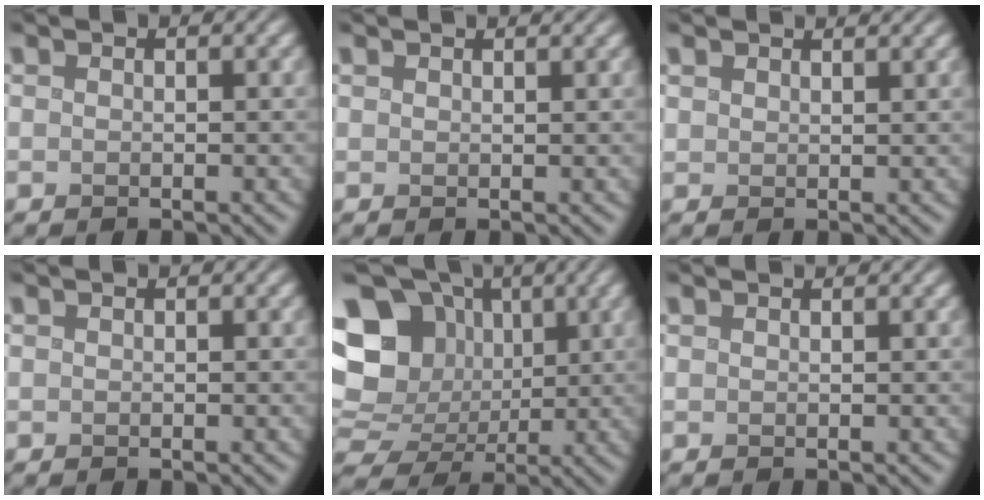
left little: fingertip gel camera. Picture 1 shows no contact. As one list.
[{"total": 1.2, "force": [1.1, 0.3, 0.2], "torque": [-0.008, 0.000, 0.017]}, {"total": 2.1, "force": [1.9, 0.7, 0.5], "torque": [-0.014, 0.005, 0.032]}, {"total": 0.0}, {"total": 14.4, "force": [2.6, 12.2, 7.2], "torque": [-0.158, 0.020, 0.030]}, {"total": 0.8, "force": [0.8, 0.1, 0.2], "torque": [-0.005, -0.001, 0.009]}]